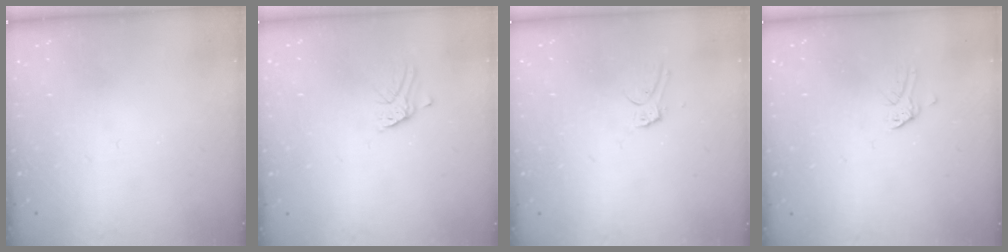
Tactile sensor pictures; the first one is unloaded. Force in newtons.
{"total": 1.7, "press": 1.7, "slide": 0.1}
{"total": 5.1, "press": 5.1, "slide": 0.4}
{"total": 0.0}